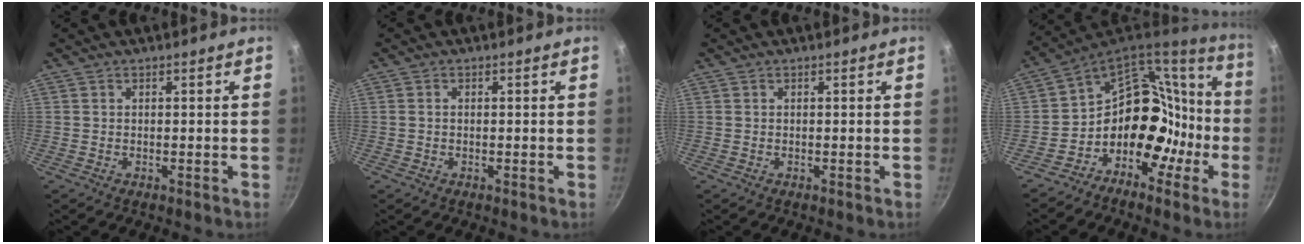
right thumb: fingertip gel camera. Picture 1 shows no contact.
{"total": 0.5, "force": [0.0, 0.4, 0.4], "torque": [-0.007, 0.004, -0.001]}
{"total": 0.0}
{"total": 18.0, "force": [-6.4, 14.6, 8.3], "torque": [-0.054, 0.110, -0.116]}